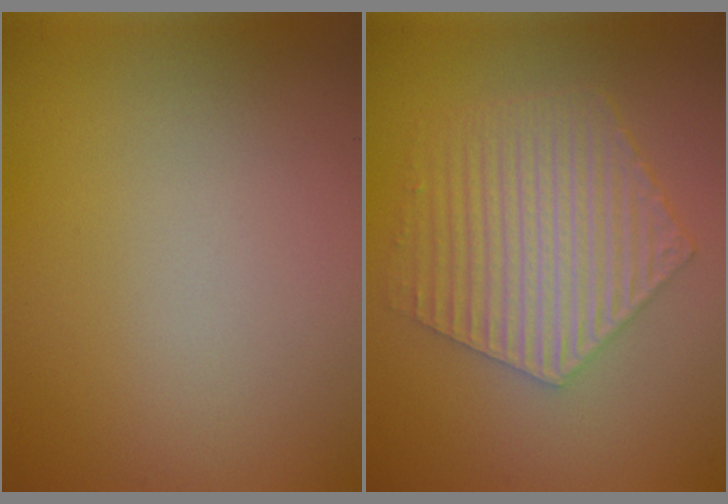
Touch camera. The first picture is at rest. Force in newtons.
{"total": 6.0, "press": 4.3, "slide": 4.1}